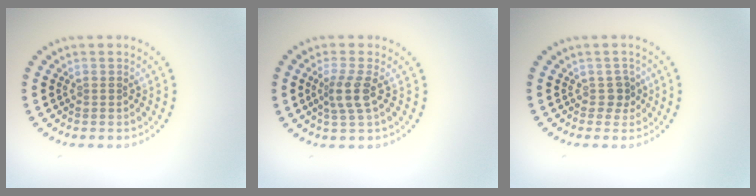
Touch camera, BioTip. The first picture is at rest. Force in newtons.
{"total": 2.6, "press": 2.0, "slide": 1.6}
{"total": 1.3, "press": 1.0, "slide": 0.8}